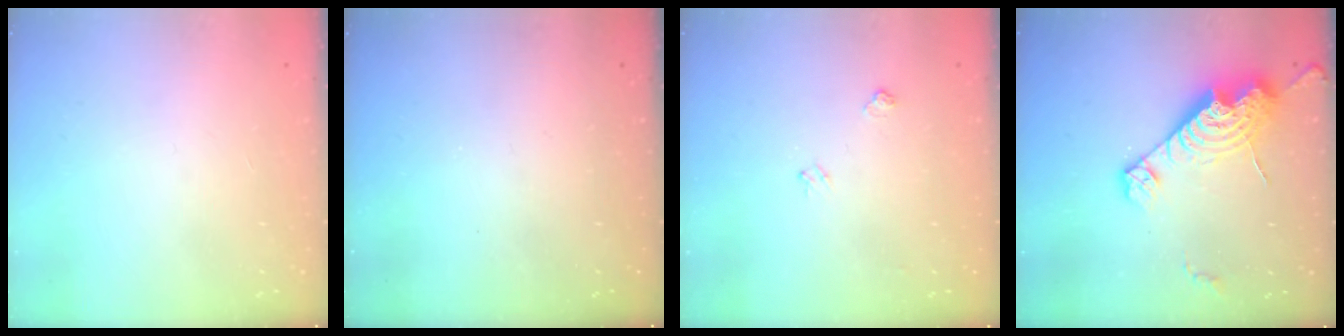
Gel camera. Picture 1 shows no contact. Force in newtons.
{"total": 0.0}
{"total": 3.3, "press": 3.2, "slide": 0.5}
{"total": 15.5, "press": 15.4, "slide": 1.3}